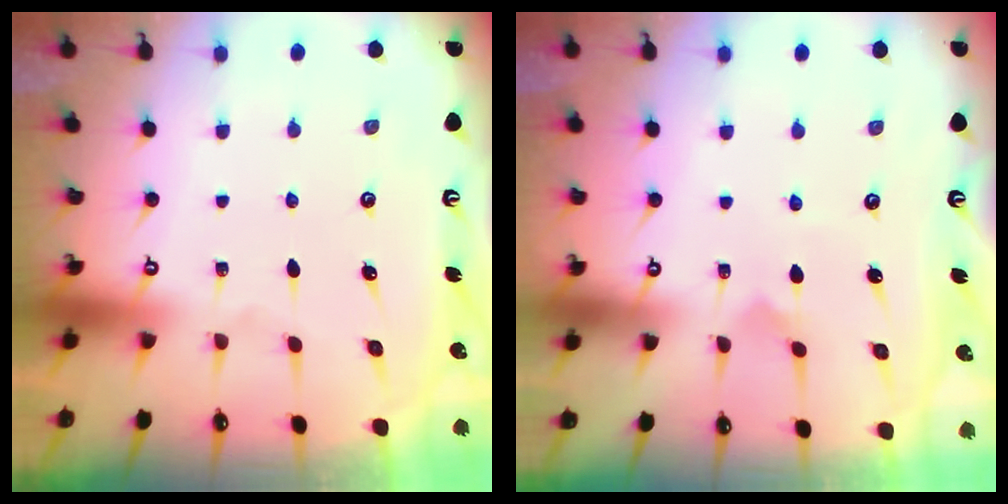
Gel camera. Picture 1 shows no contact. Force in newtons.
{"total": 2.9, "press": 2.9, "slide": 0.2}